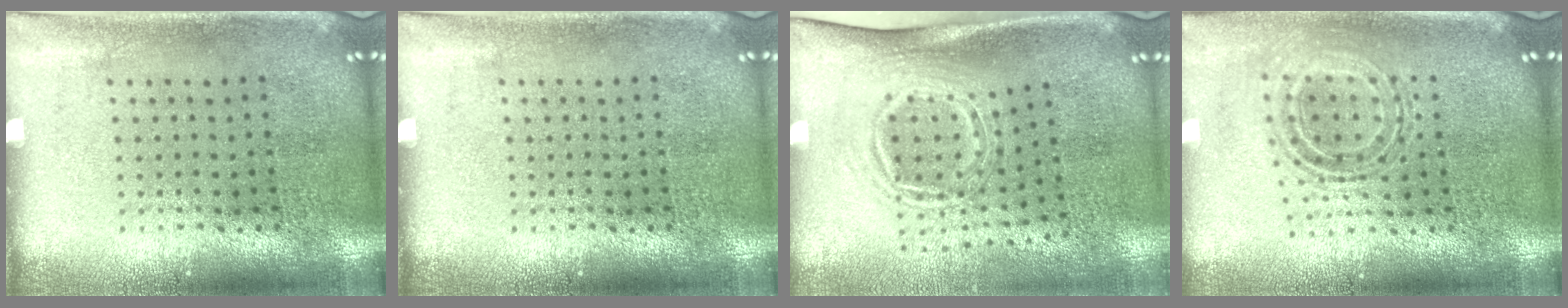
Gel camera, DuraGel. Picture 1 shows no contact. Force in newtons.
{"total": 0.0}
{"total": 1.7, "press": 1.2, "slide": 1.2}
{"total": 0.7, "press": 0.7, "slide": 0.1}